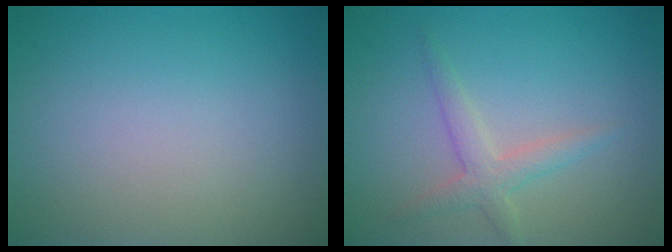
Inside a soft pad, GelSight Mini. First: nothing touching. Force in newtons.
{"total": 2.2, "press": 2.2, "slide": 0.1}